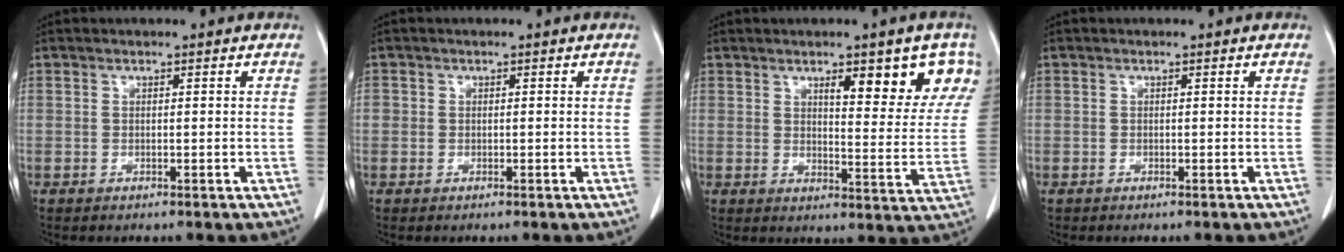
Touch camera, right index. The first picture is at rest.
{"total": 1.7, "force": [0.1, 1.6, 0.4], "torque": [0.004, 0.004, 0.001]}
{"total": 11.0, "force": [6.3, 2.7, 8.6], "torque": [-0.094, -0.006, 0.080]}
{"total": 0.0}